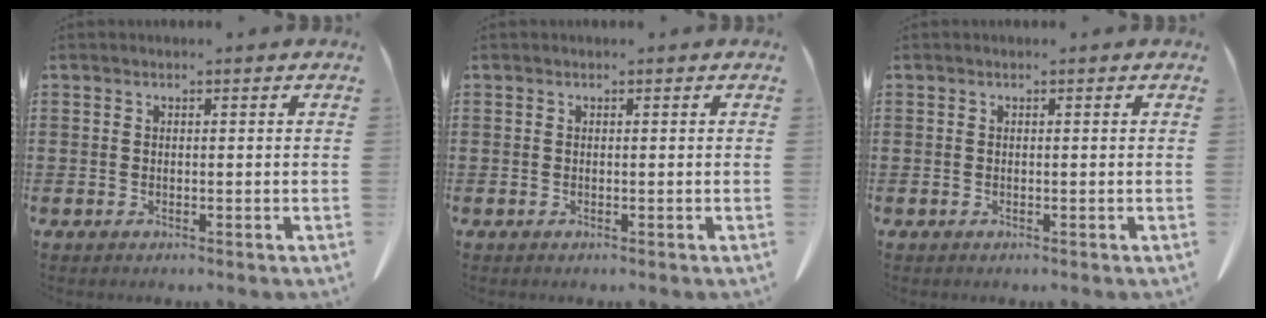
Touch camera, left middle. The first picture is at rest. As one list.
[{"total": 0.0}, {"total": 0.0}]